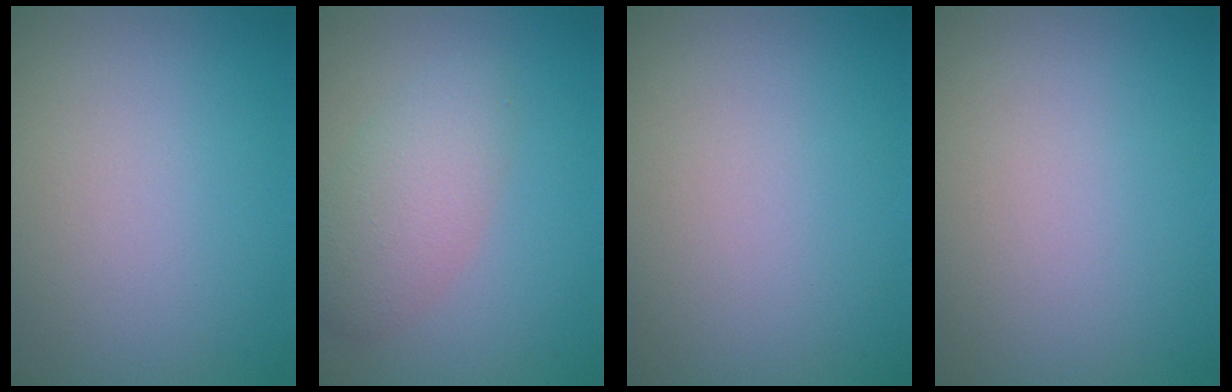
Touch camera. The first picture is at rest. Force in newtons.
{"total": 3.9, "press": 3.9, "slide": 0.1}
{"total": 0.0}
{"total": 0.0}